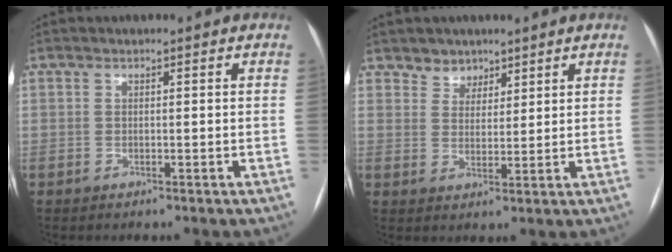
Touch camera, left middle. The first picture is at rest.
{"total": 3.6, "force": [2.8, 2.4, -0.1], "torque": [0.009, 0.002, 0.043]}